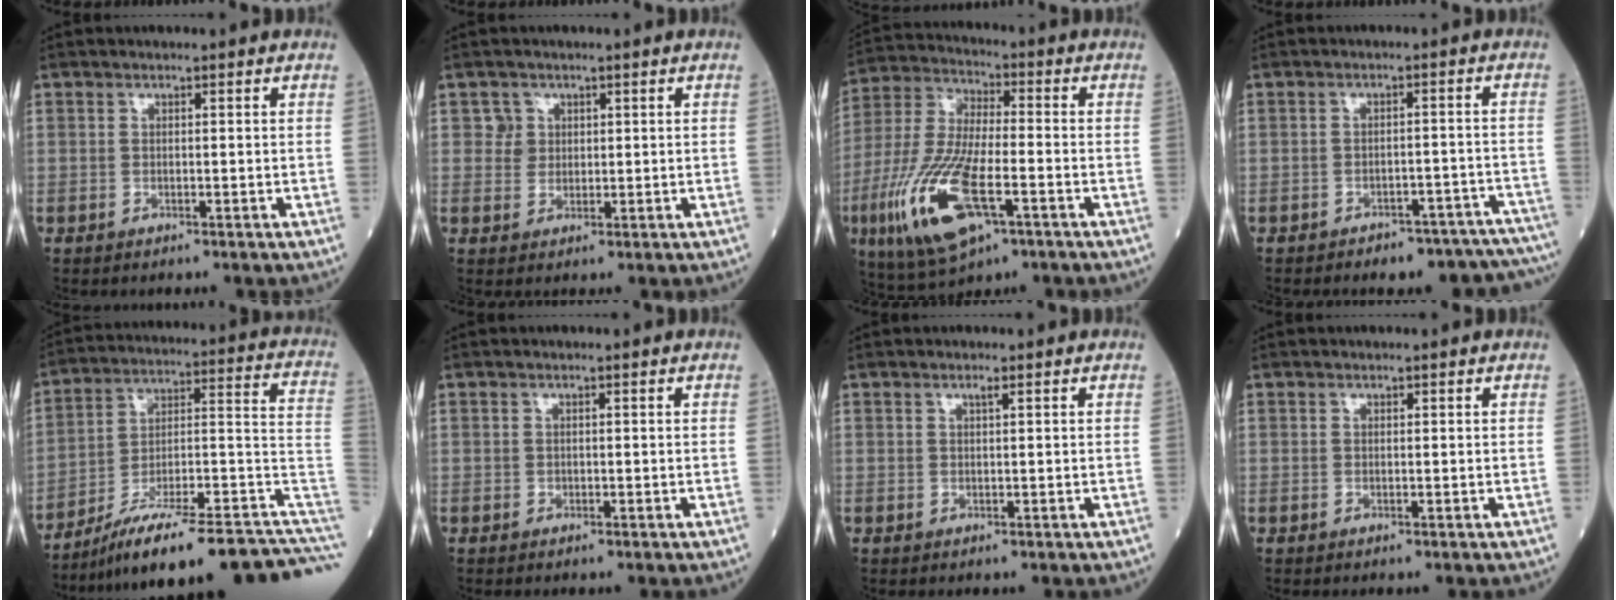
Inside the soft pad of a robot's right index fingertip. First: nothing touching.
{"total": 2.4, "force": [1.0, 2.2, 0.0], "torque": [0.009, 0.000, 0.011]}
{"total": 16.6, "force": [-6.2, 5.1, 14.5], "torque": [-0.318, -0.019, -0.109]}
{"total": 12.6, "force": [-11.2, 4.6, 3.6], "torque": [-0.015, 0.032, -0.122]}
{"total": 26.1, "force": [-19.5, 3.5, 17.1], "torque": [-0.162, 0.036, -0.288]}
{"total": 0.0}
{"total": 0.7, "force": [0.4, -0.1, 0.5], "torque": [-0.011, -0.001, 0.008]}
{"total": 0.0}